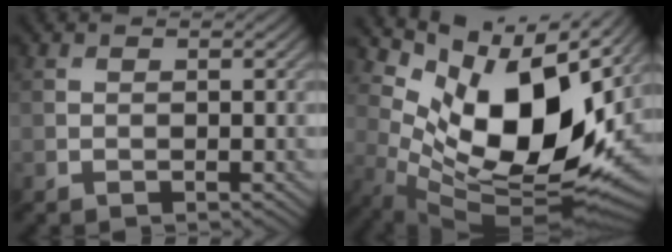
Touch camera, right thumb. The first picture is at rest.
{"total": 15.2, "force": [3.8, 7.5, 12.6], "torque": [-0.217, -0.025, 0.073]}